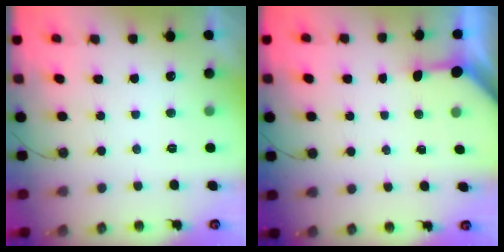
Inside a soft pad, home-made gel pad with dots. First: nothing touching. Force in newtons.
{"total": 2.8, "press": 2.8, "slide": 0.3}